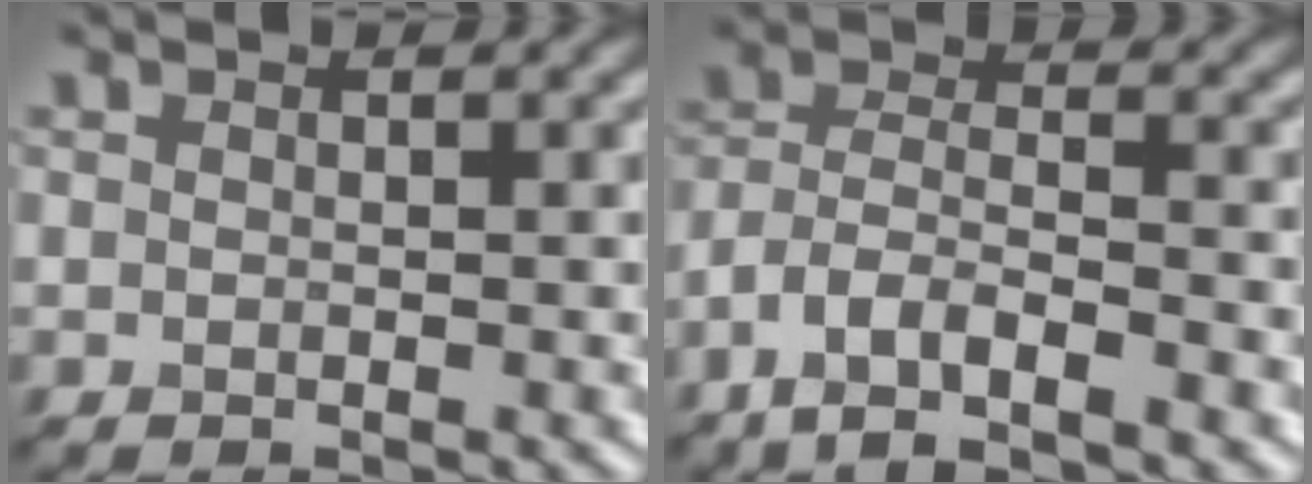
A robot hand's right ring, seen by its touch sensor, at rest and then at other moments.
{"total": 6.1, "force": [-3.9, 2.0, 4.1], "torque": [-0.078, 0.001, -0.081]}